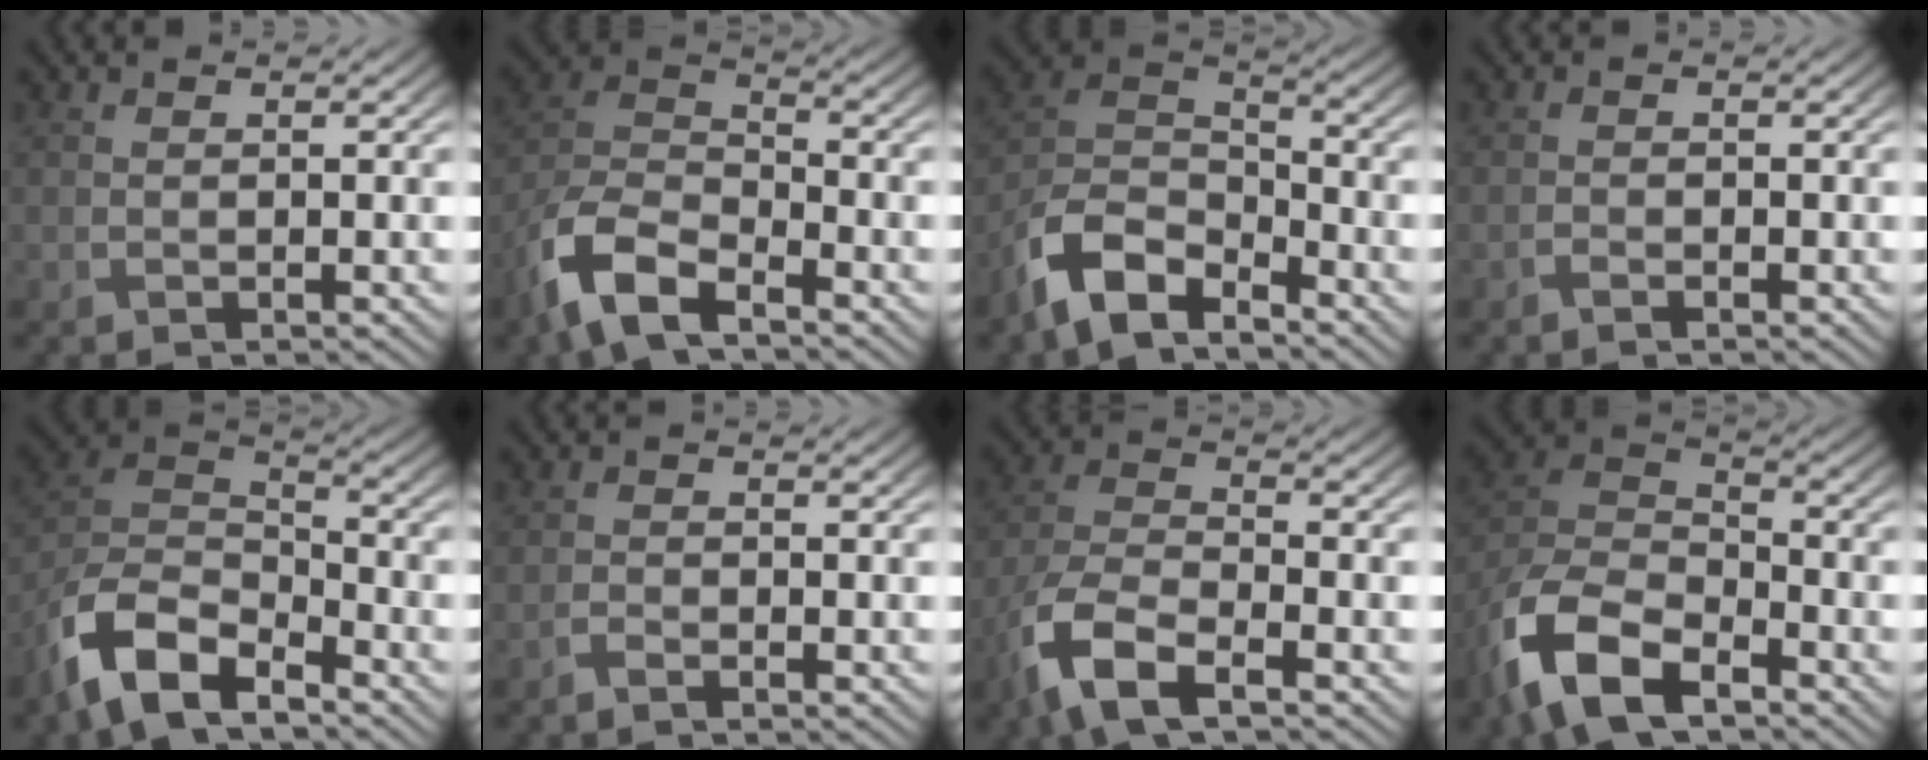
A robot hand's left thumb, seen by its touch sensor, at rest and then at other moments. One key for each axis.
{"total": 10.9, "fx": -7.1, "fy": 4.6, "fz": 6.8, "tx": -0.150, "ty": -0.014, "tz": -0.159}
{"total": 10.5, "fx": -7.3, "fy": 4.6, "fz": 5.9, "tx": -0.129, "ty": -0.007, "tz": -0.160}
{"total": 0.8, "fx": -0.6, "fy": 0.2, "fz": 0.4, "tx": -0.009, "ty": 0.001, "tz": -0.013}
{"total": 12.0, "fx": -8.0, "fy": 5.5, "fz": 7.1, "tx": -0.157, "ty": -0.013, "tz": -0.166}
{"total": 1.1, "fx": -0.9, "fy": 0.3, "fz": 0.6, "tx": -0.016, "ty": 0.001, "tz": -0.021}
{"total": 8.9, "fx": -5.2, "fy": 3.8, "fz": 6.2, "tx": -0.147, "ty": -0.015, "tz": -0.115}
{"total": 13.1, "fx": -8.1, "fy": 6.6, "fz": 7.9, "tx": -0.185, "ty": -0.020, "tz": -0.168}